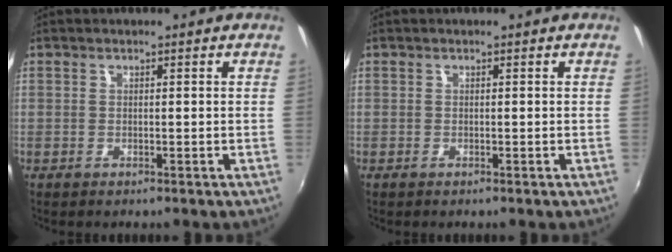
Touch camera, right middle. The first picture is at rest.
{"total": 0.0}